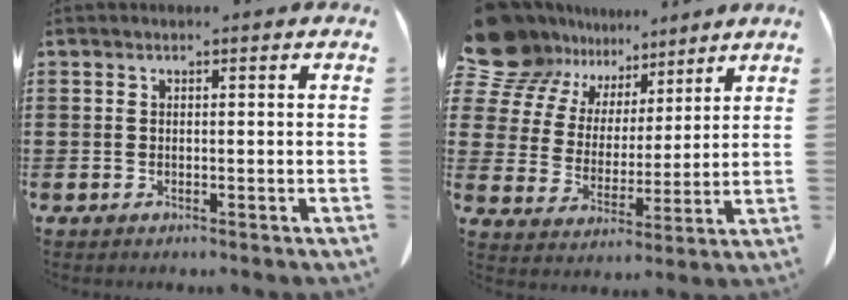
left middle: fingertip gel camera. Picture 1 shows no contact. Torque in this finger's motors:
{"motor_torque": [0.98, -0.56, 0.17, 0.09]}